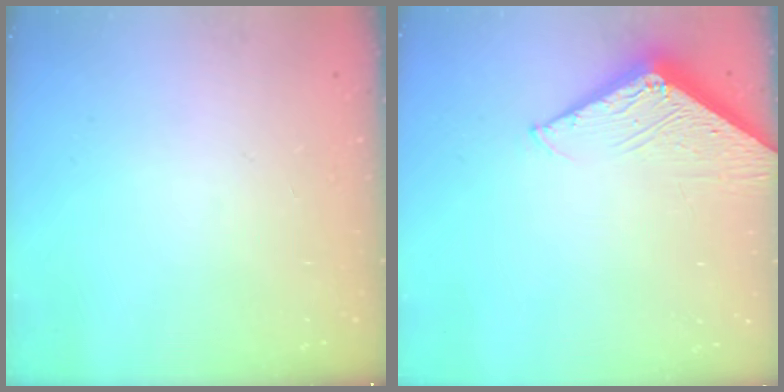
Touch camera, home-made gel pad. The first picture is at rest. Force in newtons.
{"total": 6.5, "press": 6.4, "slide": 0.6}